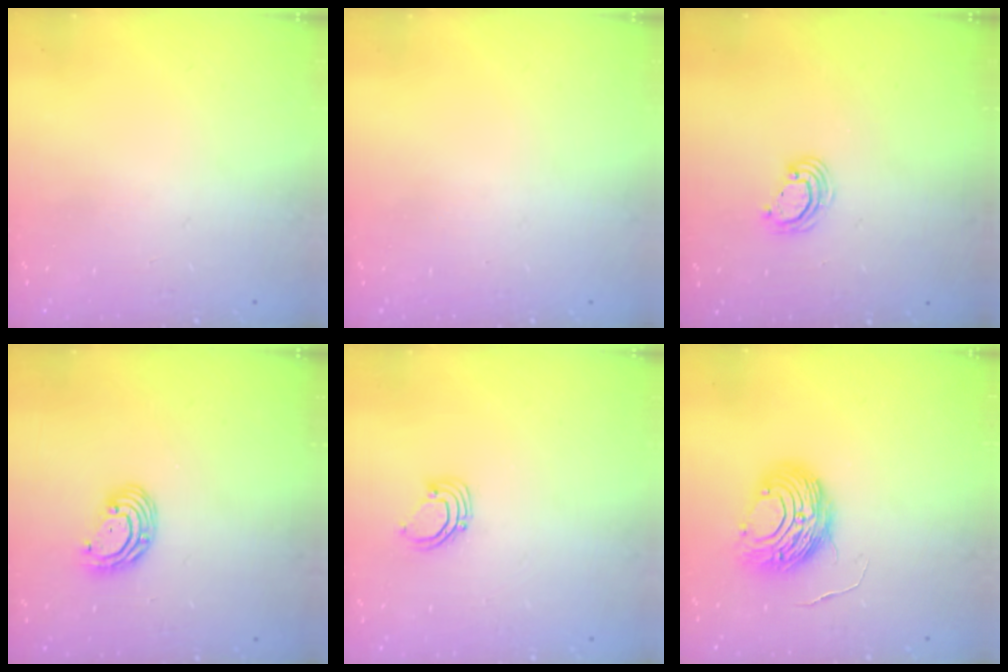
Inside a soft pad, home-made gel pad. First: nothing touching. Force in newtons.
{"total": 0.0}
{"total": 4.4, "press": 4.4, "slide": 0.2}
{"total": 7.2, "press": 7.1, "slide": 1.6}
{"total": 2.9, "press": 2.9, "slide": 0.3}
{"total": 9.7, "press": 9.7, "slide": 0.6}